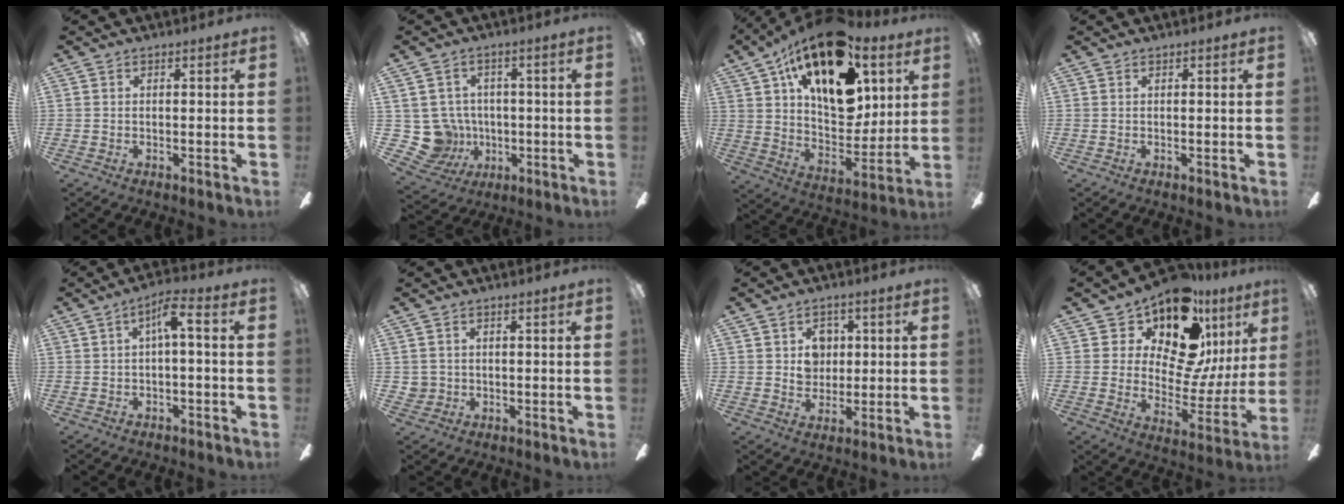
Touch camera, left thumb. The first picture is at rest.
{"total": 10.2, "force": [-0.8, 9.8, 2.6], "torque": [-0.098, 0.000, -0.006]}
{"total": 25.2, "force": [13.6, 12.5, 17.1], "torque": [-0.277, -0.076, 0.237]}
{"total": 0.0}
{"total": 6.0, "force": [0.6, 1.6, 5.7], "torque": [-0.092, 0.005, 0.006]}
{"total": 2.4, "force": [0.0, 2.4, 0.1], "torque": [-0.006, 0.004, -0.001]}
{"total": 6.2, "force": [1.4, 5.4, 2.6], "torque": [-0.035, 0.003, 0.021]}
{"total": 17.0, "force": [12.3, 7.1, 9.4], "torque": [-0.156, -0.096, 0.208]}